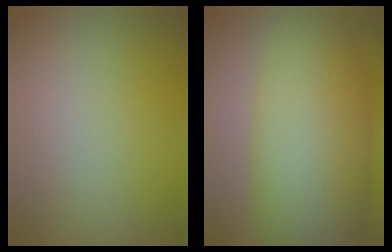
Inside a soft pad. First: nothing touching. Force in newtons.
{"total": 10.4, "press": 10.4, "slide": 0.1}